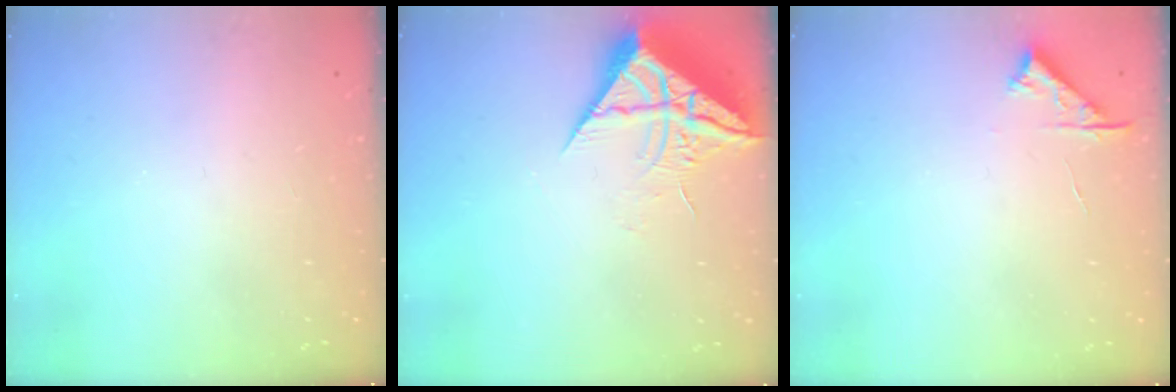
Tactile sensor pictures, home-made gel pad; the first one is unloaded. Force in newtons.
{"total": 10.0, "press": 9.9, "slide": 1.0}
{"total": 4.7, "press": 4.6, "slide": 0.6}